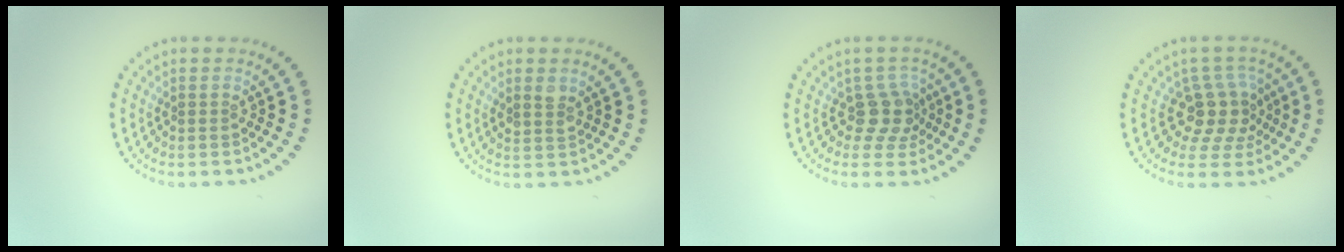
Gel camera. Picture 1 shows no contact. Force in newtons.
{"total": 1.5, "press": 1.3, "slide": 0.7}
{"total": 2.7, "press": 2.1, "slide": 1.8}
{"total": 3.7, "press": 2.9, "slide": 2.3}